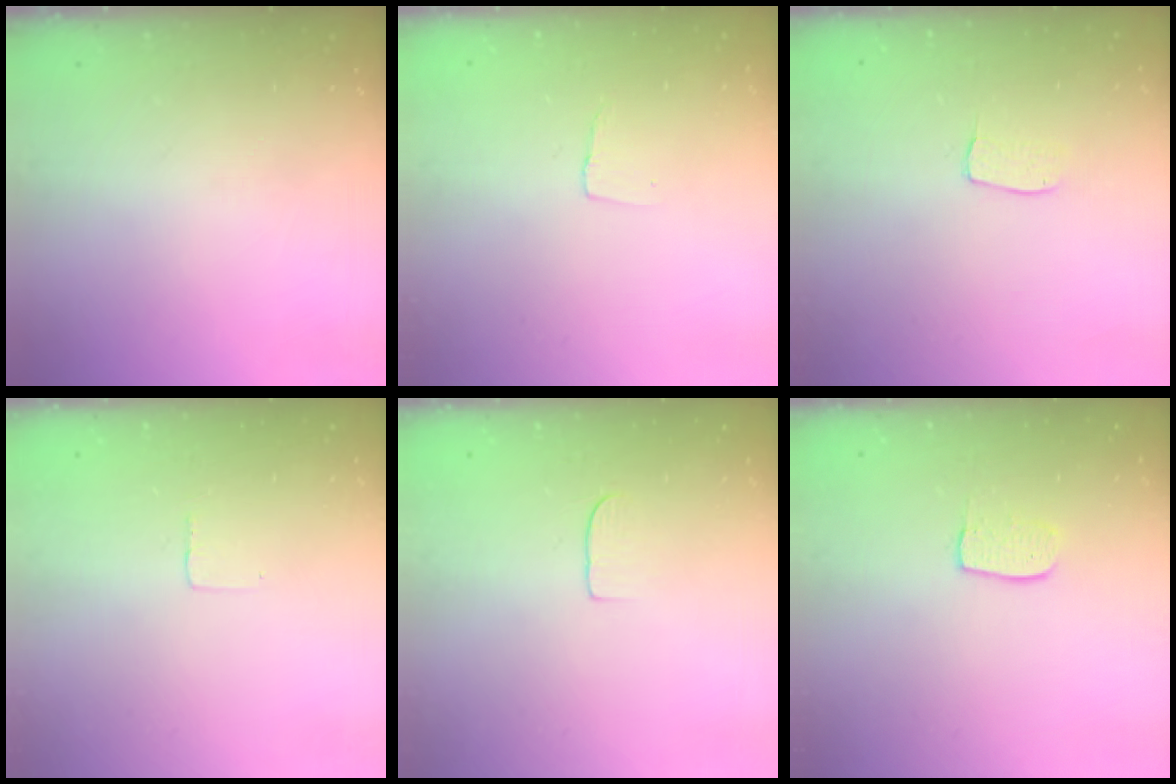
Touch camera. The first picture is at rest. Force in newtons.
{"total": 3.8, "press": 3.8, "slide": 0.3}
{"total": 4.6, "press": 4.6, "slide": 0.3}
{"total": 1.9, "press": 1.9, "slide": 0.1}
{"total": 5.0, "press": 4.9, "slide": 0.4}
{"total": 6.6, "press": 6.5, "slide": 0.4}